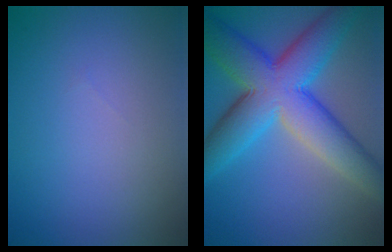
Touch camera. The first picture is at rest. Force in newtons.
{"total": 11.1, "press": 11.1, "slide": 0.5}